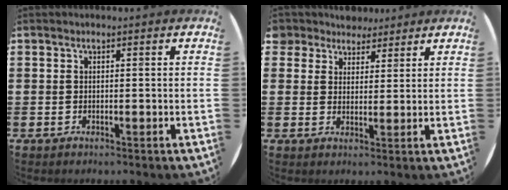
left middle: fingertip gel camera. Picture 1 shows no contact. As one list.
[{"total": 4.6, "force": [3.9, 2.3, -0.2], "torque": [-0.006, -0.004, 0.074]}]